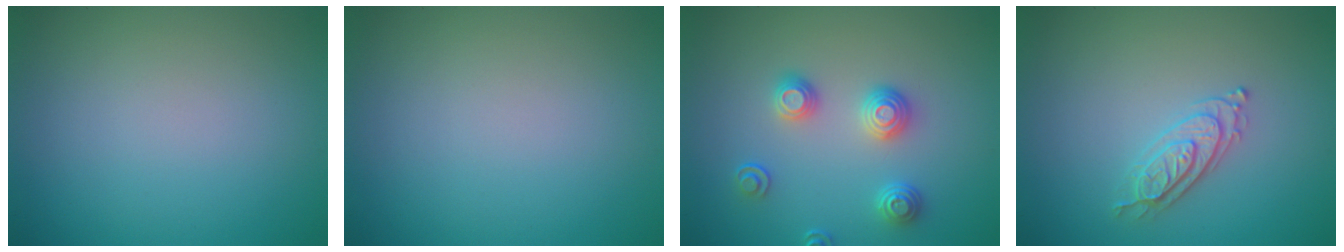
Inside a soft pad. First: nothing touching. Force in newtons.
{"total": 0.0}
{"total": 3.0, "press": 2.6, "slide": 1.3}
{"total": 2.2, "press": 2.2, "slide": 0.4}